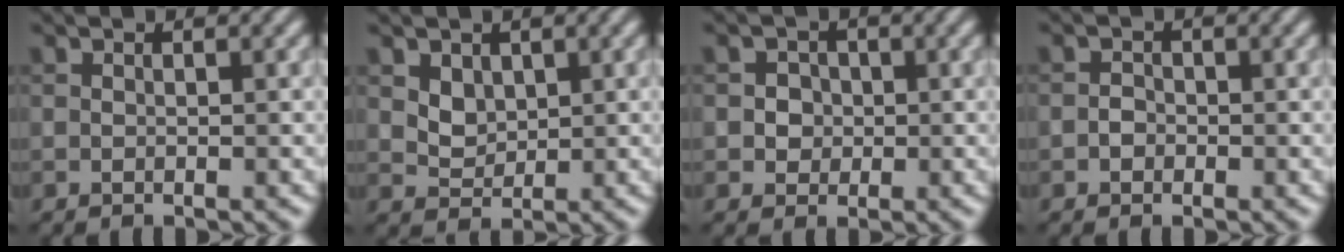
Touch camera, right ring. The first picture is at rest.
{"total": 2.2, "force": [1.1, 1.6, 1.1], "torque": [-0.024, -0.009, 0.031]}
{"total": 2.3, "force": [0.3, 2.2, 0.9], "torque": [0.002, 0.005, 0.001]}
{"total": 1.0, "force": [-0.4, 0.8, 0.3], "torque": [-0.003, 0.001, -0.010]}